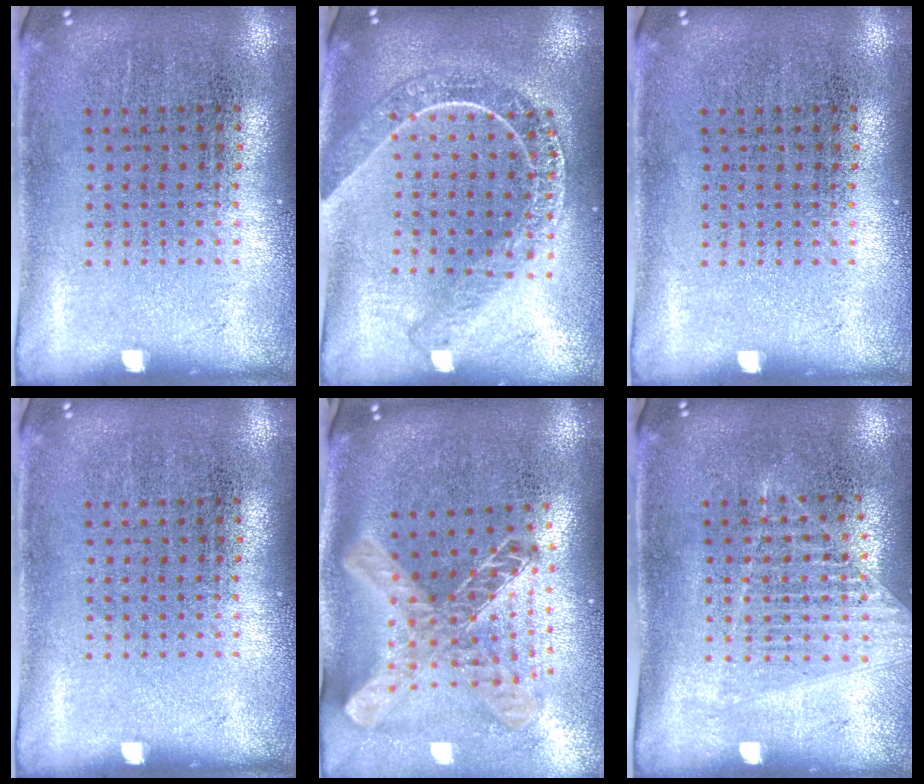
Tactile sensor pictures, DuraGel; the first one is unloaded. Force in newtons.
{"total": 2.1, "press": 1.9, "slide": 1.0}
{"total": 0.0}
{"total": 0.0}
{"total": 1.9, "press": 1.6, "slide": 1.1}
{"total": 1.2, "press": 1.1, "slide": 0.5}